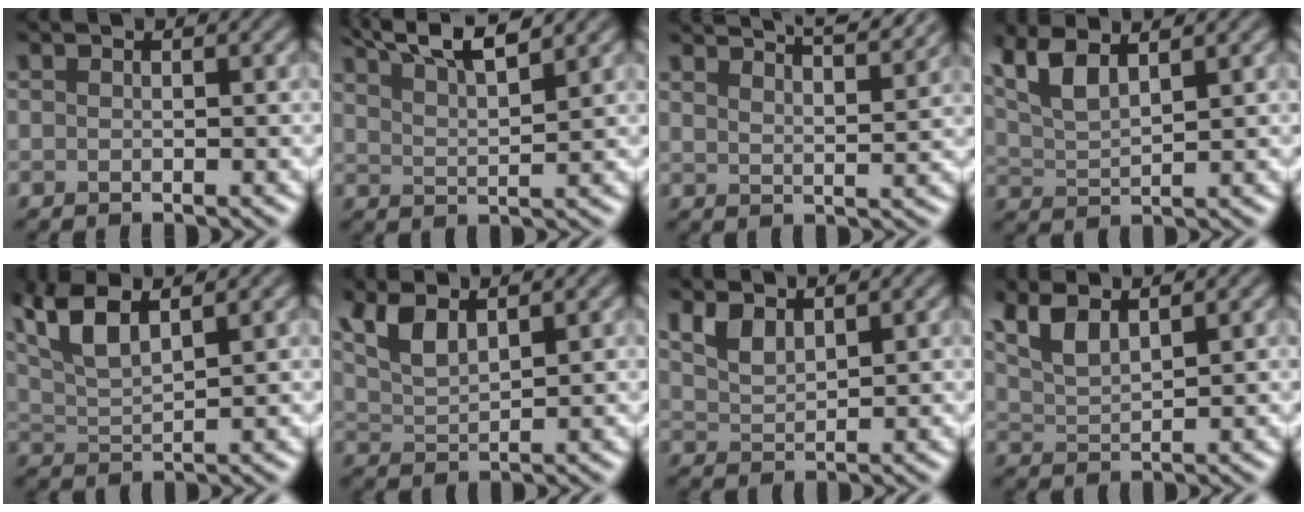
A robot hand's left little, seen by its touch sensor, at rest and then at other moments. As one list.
[{"total": 7.9, "force": [6.2, 2.0, 4.4], "torque": [-0.054, 0.027, 0.066]}, {"total": 7.2, "force": [6.1, 1.7, 3.4], "torque": [-0.024, 0.024, 0.052]}, {"total": 5.2, "force": [3.3, 1.7, 3.6], "torque": [-0.083, 0.011, 0.062]}, {"total": 7.1, "force": [4.5, 2.5, 5.0], "torque": [-0.102, 0.029, 0.068]}, {"total": 3.9, "force": [2.5, 1.3, 2.6], "torque": [-0.064, 0.003, 0.055]}, {"total": 2.5, "force": [1.9, 1.0, 1.4], "torque": [-0.033, -0.002, 0.041]}, {"total": 4.1, "force": [2.9, 1.3, 2.7], "torque": [-0.067, 0.005, 0.061]}]